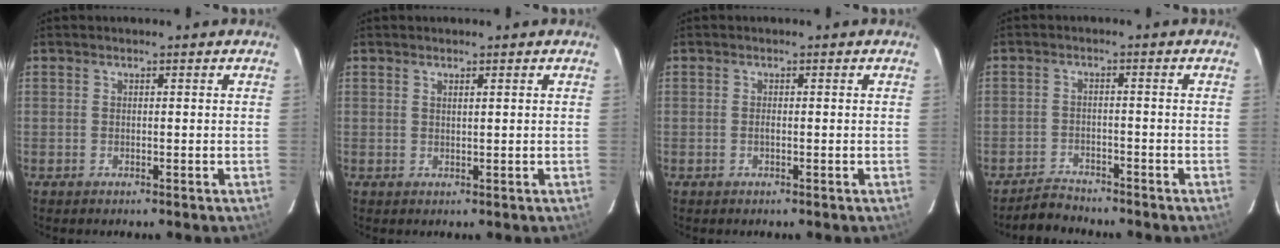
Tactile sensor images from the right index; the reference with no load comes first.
{"total": 0.8, "force": [0.6, -0.1, 0.5], "torque": [-0.009, 0.000, 0.011]}
{"total": 0.7, "force": [-0.3, 0.2, 0.6], "torque": [-0.010, 0.001, -0.007]}
{"total": 3.8, "force": [-3.6, 1.1, 0.0], "torque": [-0.013, 0.007, -0.063]}